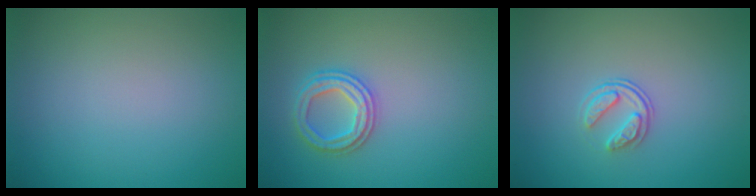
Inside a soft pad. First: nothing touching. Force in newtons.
{"total": 2.6, "press": 2.6, "slide": 0.1}
{"total": 1.9, "press": 1.3, "slide": 1.4}